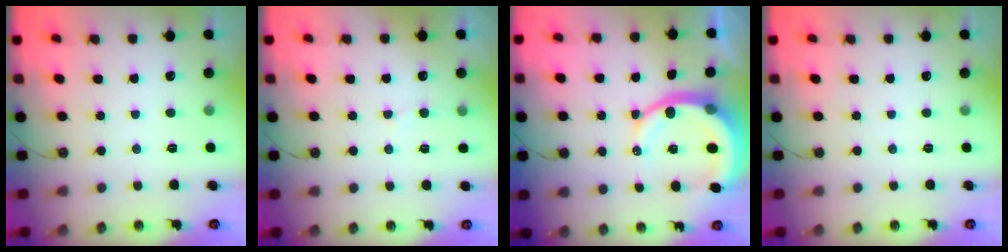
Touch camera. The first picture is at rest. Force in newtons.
{"total": 5.2, "press": 5.1, "slide": 1.1}
{"total": 12.0, "press": 11.9, "slide": 1.4}
{"total": 0.0}